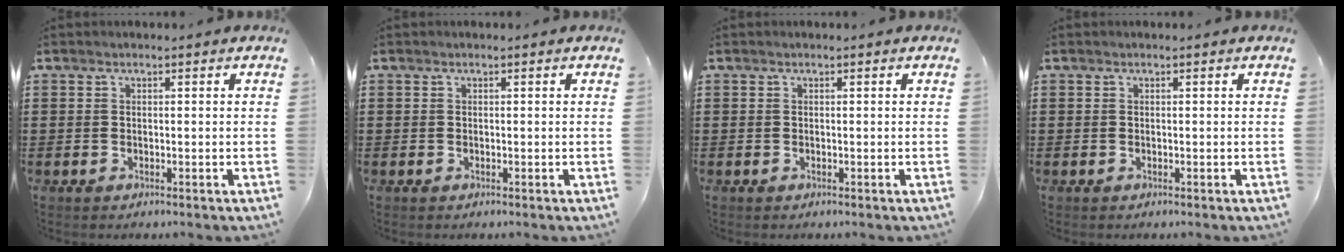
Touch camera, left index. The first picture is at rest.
{"total": 0.0}
{"total": 0.0}
{"total": 0.0}